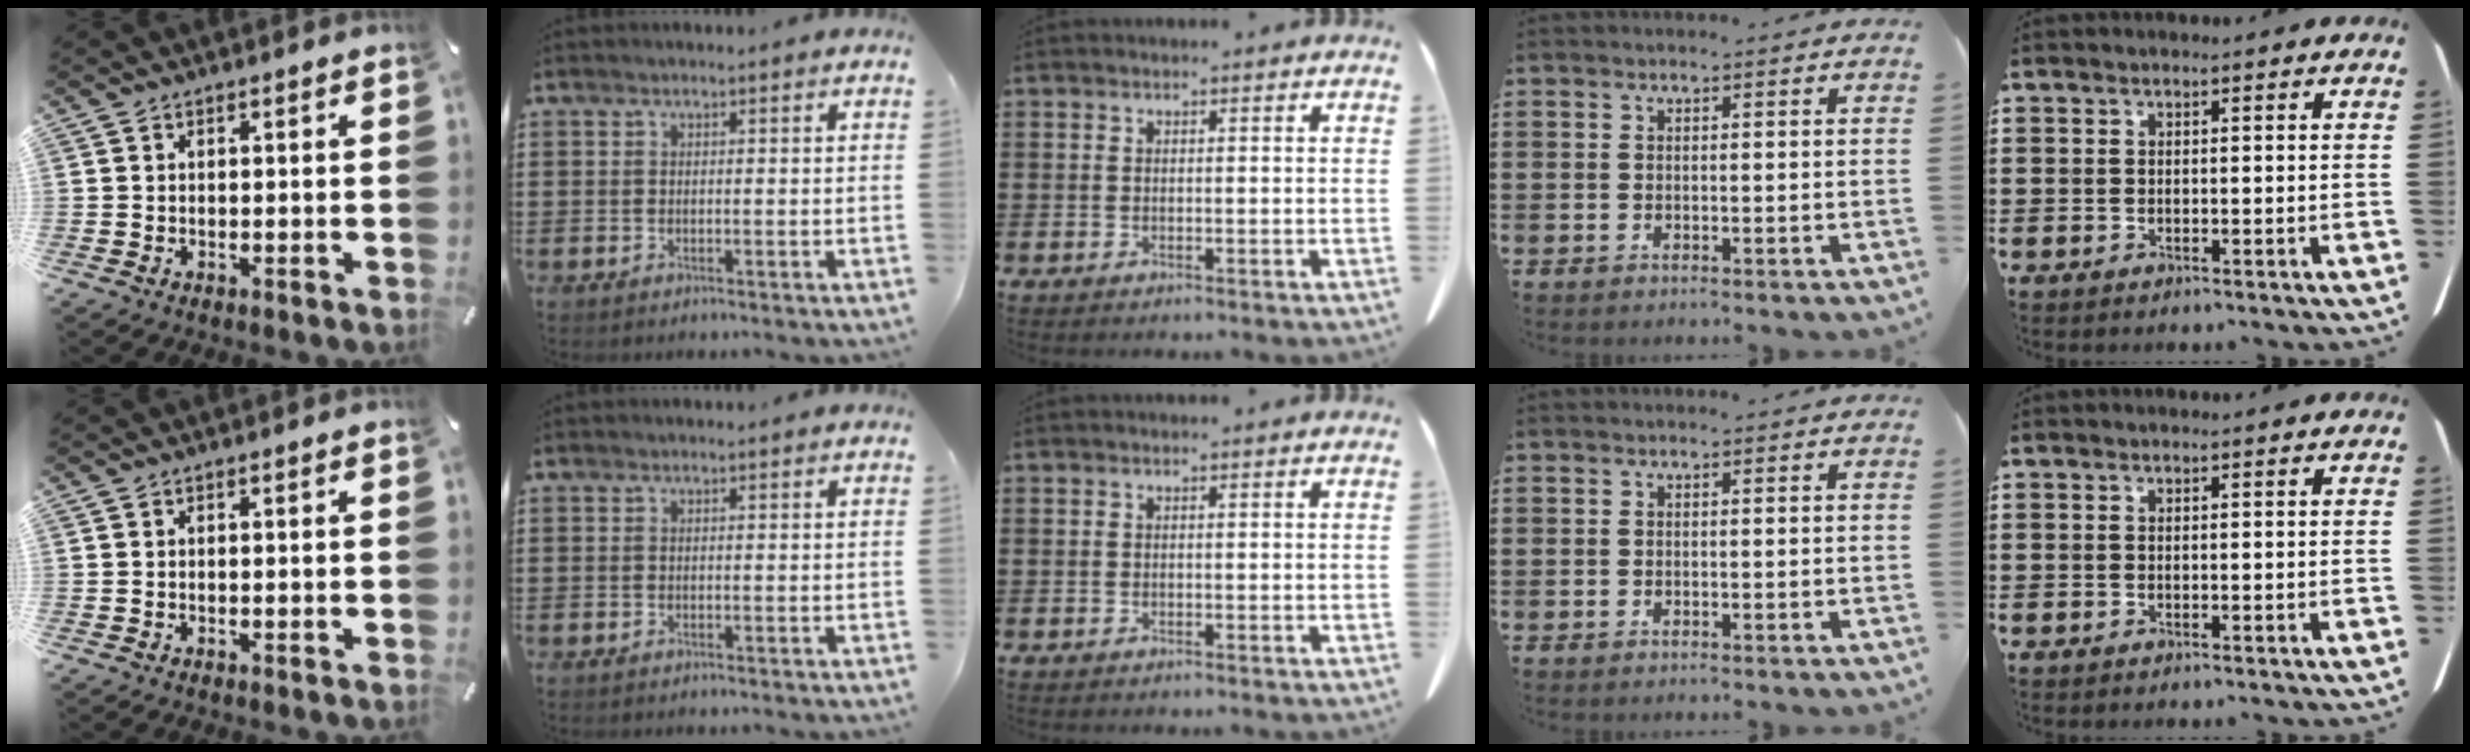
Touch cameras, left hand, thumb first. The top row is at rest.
{}